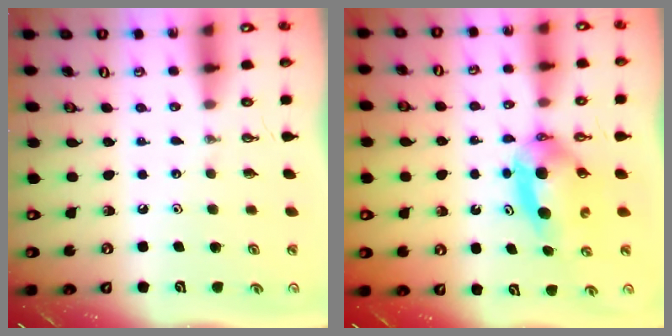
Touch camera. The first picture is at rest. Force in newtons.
{"total": 6.1, "press": 5.6, "slide": 2.2}